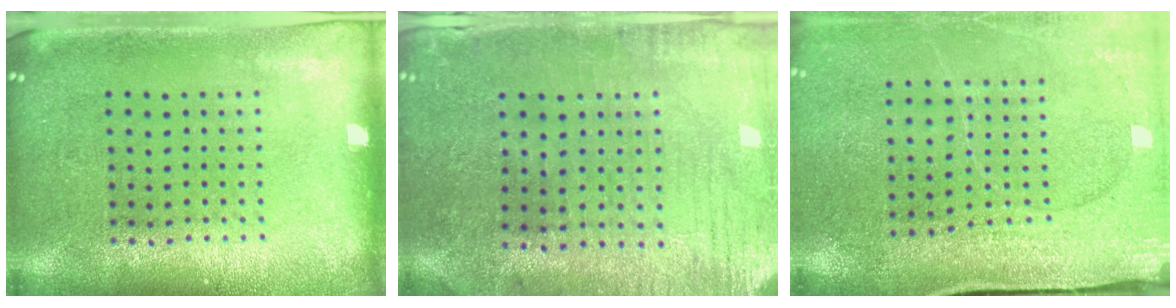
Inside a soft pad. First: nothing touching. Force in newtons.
{"total": 0.5, "press": 0.3, "slide": 0.4}
{"total": 2.9, "press": 2.9, "slide": 0.4}